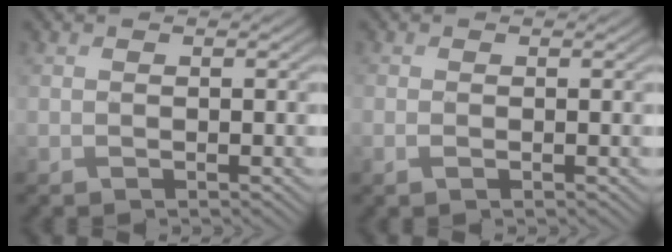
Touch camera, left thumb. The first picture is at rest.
{"total": 0.8, "force": [-0.3, 0.3, 0.7], "torque": [-0.021, -0.003, -0.006]}